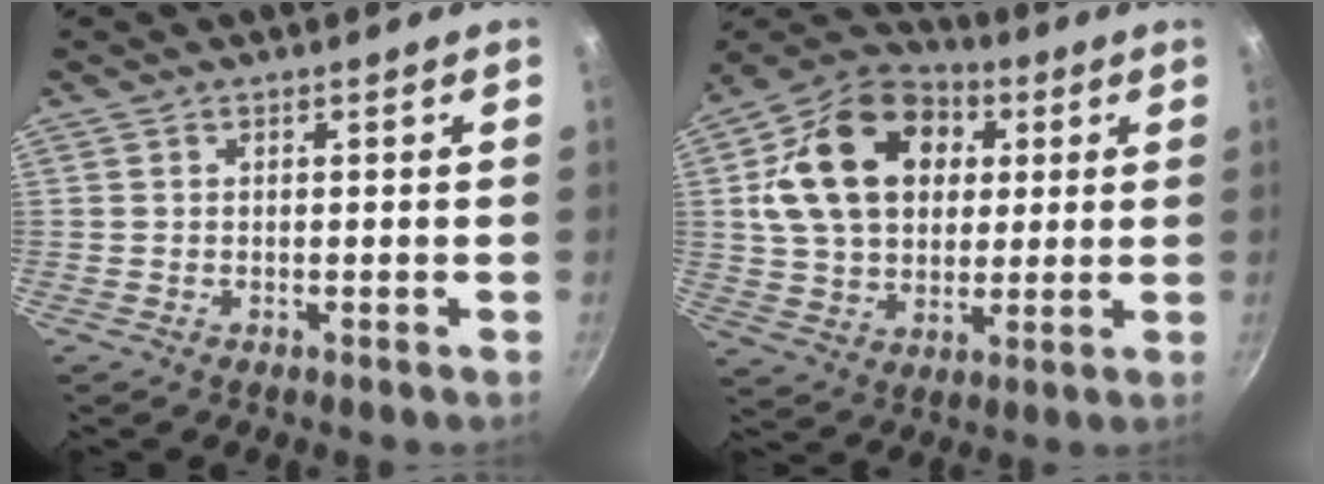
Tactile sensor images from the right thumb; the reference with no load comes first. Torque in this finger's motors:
{"motor_torque": [-0.49, 3.28, 1.49, 0.34, 0.23]}